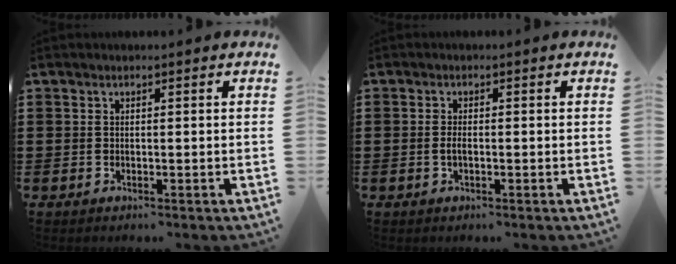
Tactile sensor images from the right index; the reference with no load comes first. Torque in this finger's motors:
{"motor_torque": [0.75, 0.74, 0.24, 0.06]}